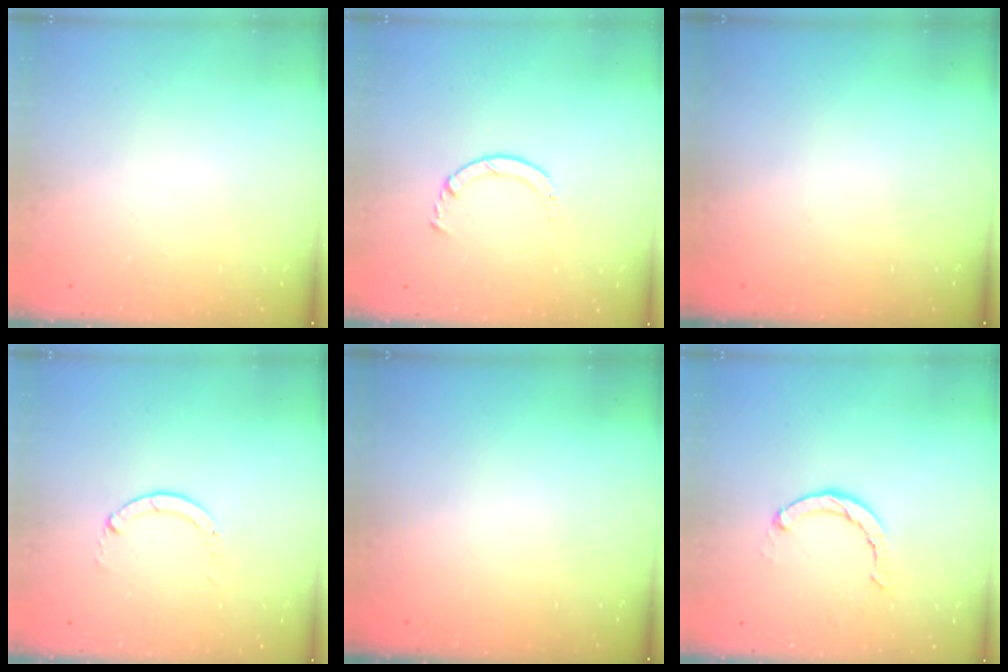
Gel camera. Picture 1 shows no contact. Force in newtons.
{"total": 2.0, "press": 1.9, "slide": 0.3}
{"total": 0.0}
{"total": 0.0}
{"total": 0.0}
{"total": 2.3, "press": 2.3, "slide": 0.3}